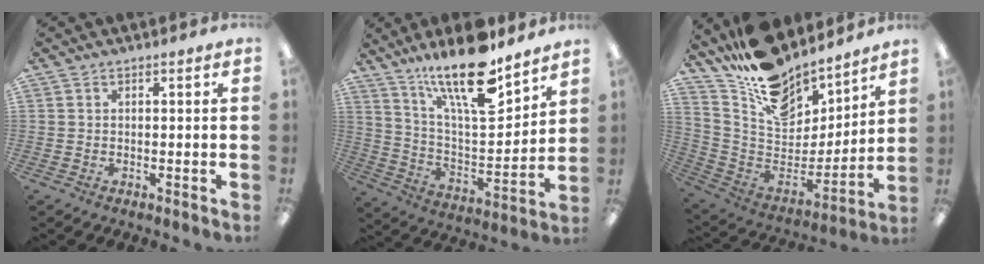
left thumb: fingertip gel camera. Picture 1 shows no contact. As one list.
[{"total": 19.7, "force": [14.7, 5.6, 11.9], "torque": [-0.210, -0.098, 0.248]}, {"total": 16.2, "force": [13.3, 7.7, 5.1], "torque": [-0.114, -0.111, 0.243]}]